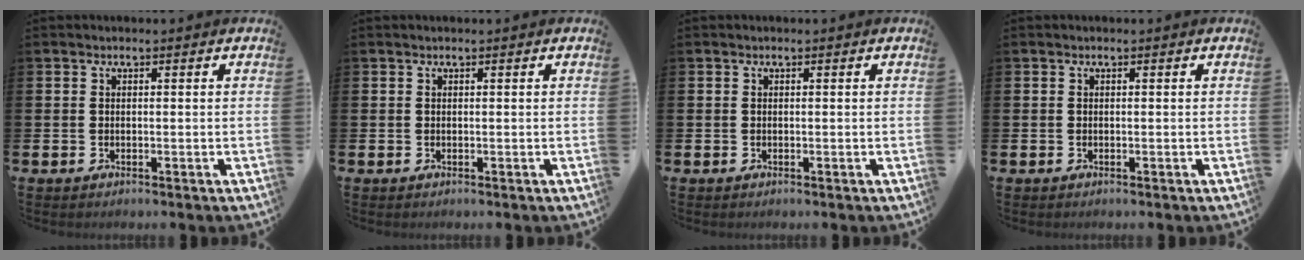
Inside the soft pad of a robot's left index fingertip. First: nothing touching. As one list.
[{"total": 0.0}, {"total": 0.0}, {"total": 0.0}]